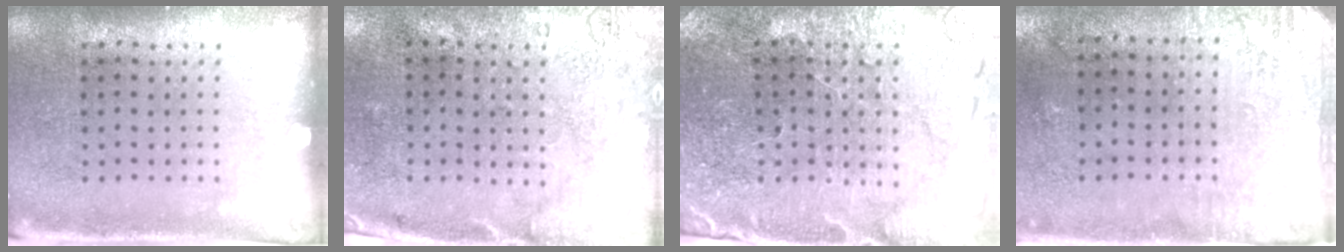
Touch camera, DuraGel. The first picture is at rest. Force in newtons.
{"total": 2.8, "press": 2.1, "slide": 1.7}
{"total": 1.5, "press": 1.5, "slide": 0.1}
{"total": 2.8, "press": 2.3, "slide": 1.6}